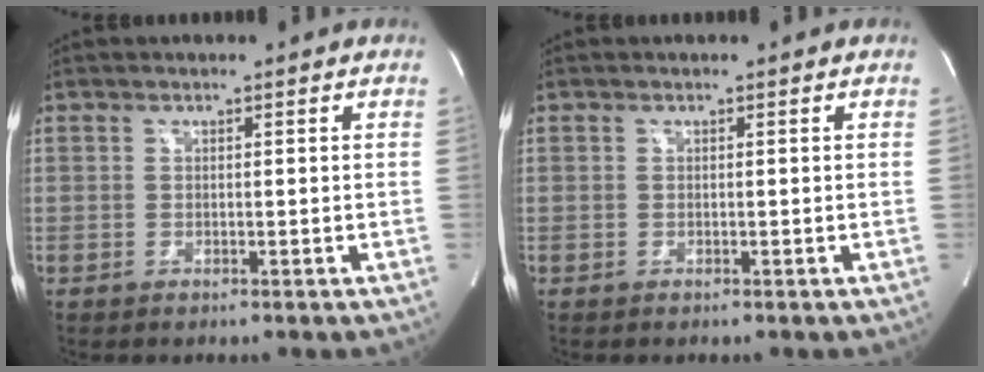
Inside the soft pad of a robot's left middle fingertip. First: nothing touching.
{"total": 0.0}